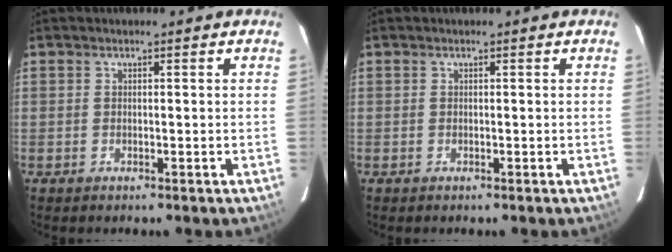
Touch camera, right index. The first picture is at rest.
{"total": 0.0}